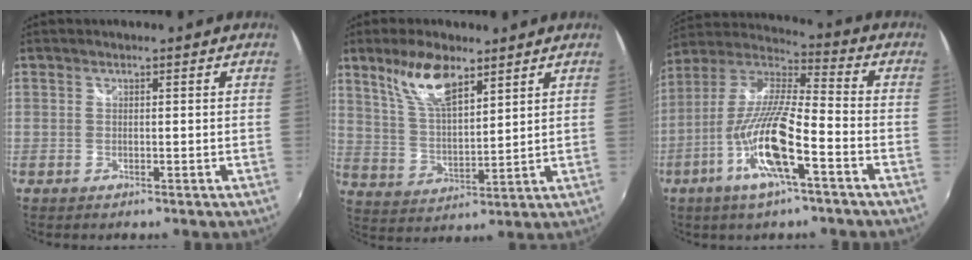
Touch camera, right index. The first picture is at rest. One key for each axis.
{"total": 10.5, "fx": 6.8, "fy": 3.7, "fz": 7.0, "tx": -0.134, "ty": 0.008, "tz": 0.139}
{"total": 16.5, "fx": -7.3, "fy": 2.9, "fz": 14.5, "tx": -0.287, "ty": -0.019, "tz": -0.143}